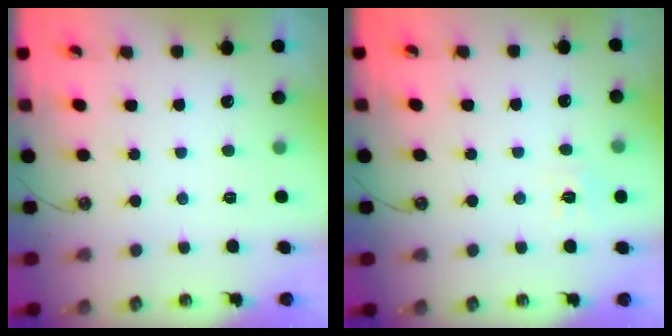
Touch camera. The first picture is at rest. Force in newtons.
{"total": 7.0, "press": 7.0, "slide": 0.7}